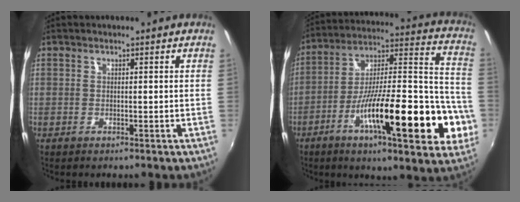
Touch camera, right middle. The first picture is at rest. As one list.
[{"total": 27.3, "force": [-9.5, 6.7, 24.7], "torque": [-0.362, -0.008, -0.151]}]